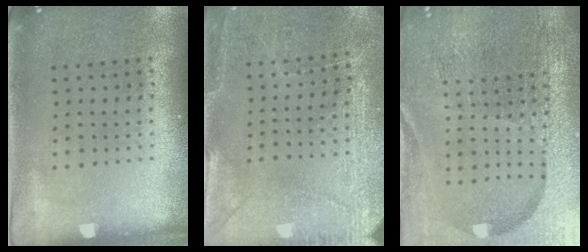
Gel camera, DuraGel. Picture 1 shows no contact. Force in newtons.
{"total": 2.9, "press": 2.8, "slide": 0.5}
{"total": 6.8, "press": 5.9, "slide": 3.4}